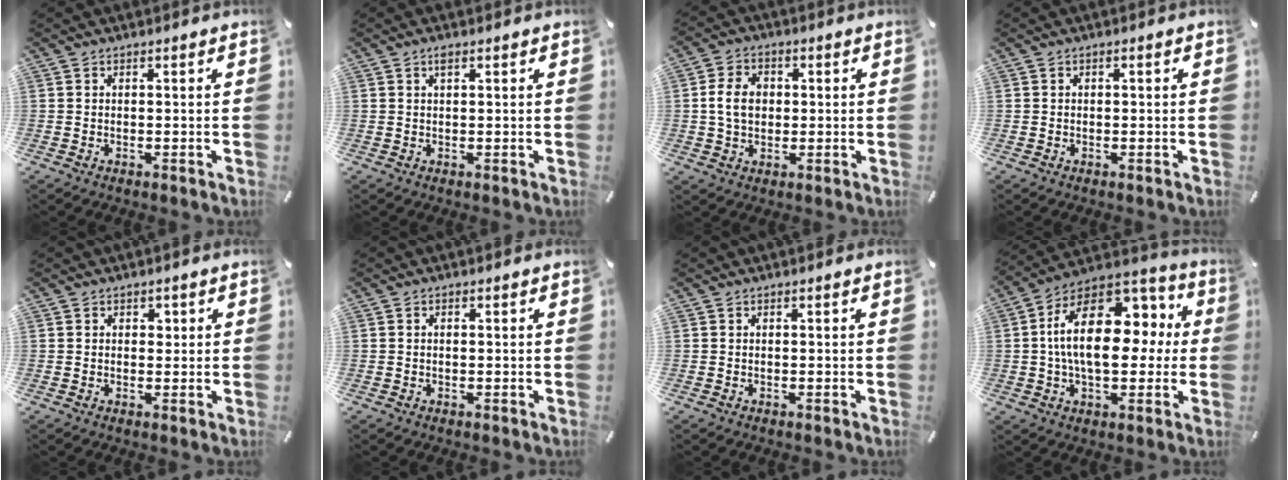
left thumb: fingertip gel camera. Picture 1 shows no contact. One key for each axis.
{"total": 1.2, "fx": 0.6, "fy": 0.3, "fz": 1.0, "tx": -0.022, "ty": 0.002, "tz": 0.010}
{"total": 7.3, "fx": 0.4, "fy": 5.8, "fz": 4.4, "tx": -0.086, "ty": 0.004, "tz": 0.002}
{"total": 0.5, "fx": -0.1, "fy": 0.2, "fz": 0.4, "tx": -0.008, "ty": -0.001, "tz": -0.003}
{"total": 1.5, "fx": 0.4, "fy": 1.3, "fz": 0.6, "tx": 0.002, "ty": -0.001, "tz": 0.001}
{"total": 0.6, "fx": -0.1, "fy": 0.4, "fz": 0.4, "tx": -0.010, "ty": 0.000, "tz": -0.002}
{"total": 0.0}
{"total": 21.6, "fx": 2.8, "fy": 13.1, "fz": 16.9, "tx": -0.291, "ty": -0.001, "tz": 0.049}